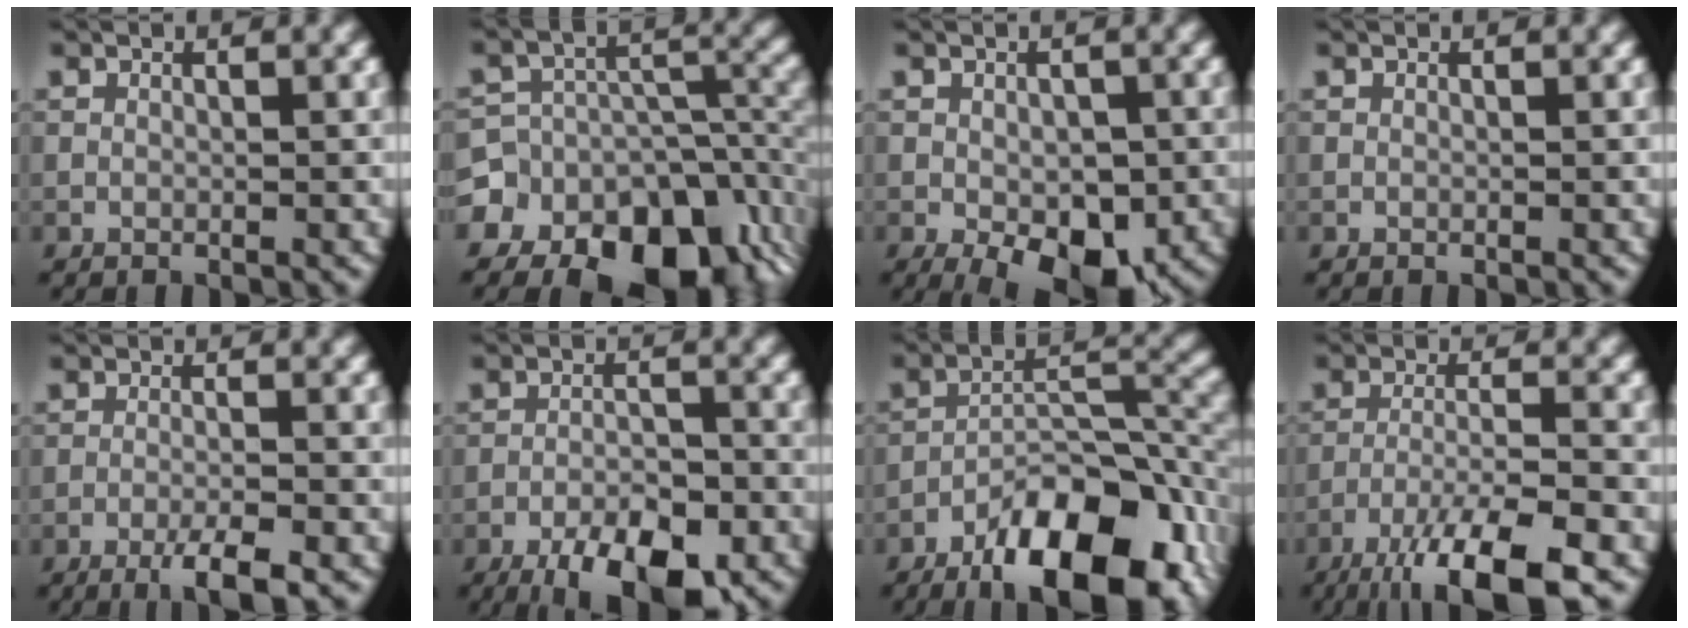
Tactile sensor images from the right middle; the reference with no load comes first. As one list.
[{"total": 15.7, "force": [-9.1, 11.2, 6.2], "torque": [-0.126, -0.013, -0.139]}, {"total": 7.1, "force": [-2.9, 3.5, 5.4], "torque": [-0.088, -0.017, -0.036]}, {"total": 0.0}, {"total": 3.6, "force": [-2.1, 0.5, 2.9], "torque": [-0.051, 0.002, -0.043]}, {"total": 8.0, "force": [-5.3, 2.9, 5.4], "torque": [-0.081, -0.013, -0.081]}, {"total": 14.1, "force": [-8.5, 5.5, 9.8], "torque": [-0.147, -0.006, -0.138]}, {"total": 9.7, "force": [-6.5, 2.1, 6.9], "torque": [-0.115, -0.004, -0.116]}]